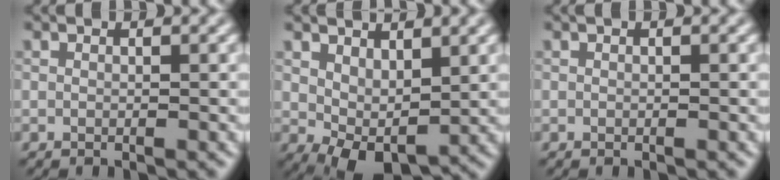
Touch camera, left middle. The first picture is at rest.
{"total": 4.3, "force": [1.4, 2.4, 3.3], "torque": [-0.061, -0.008, 0.025]}
{"total": 0.0}